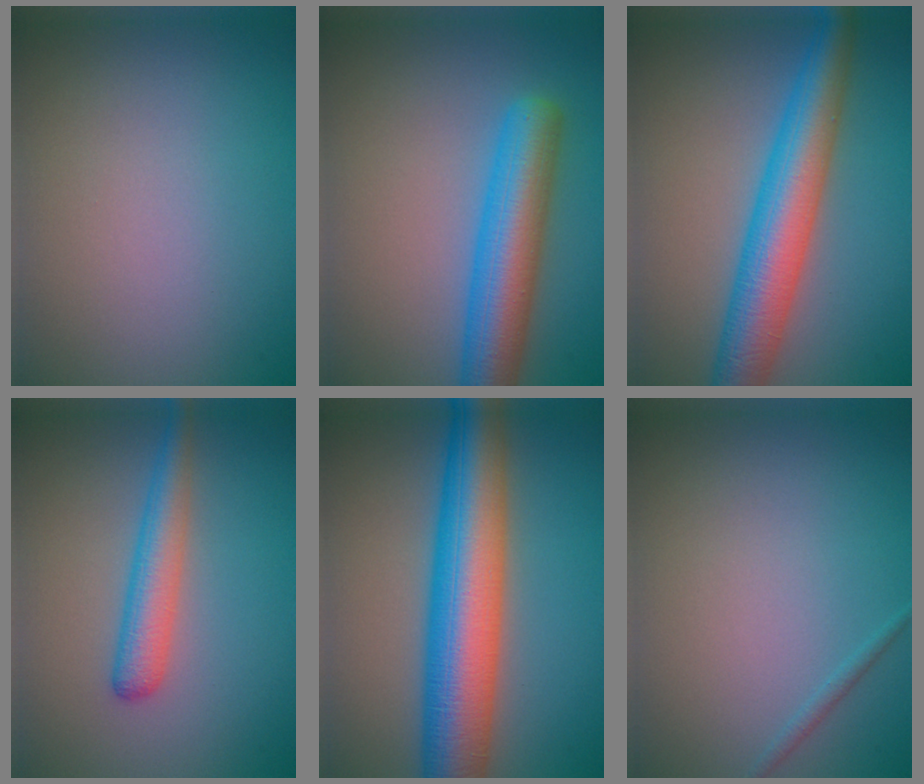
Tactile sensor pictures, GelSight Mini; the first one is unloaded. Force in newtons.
{"total": 7.0, "press": 7.0, "slide": 0.2}
{"total": 7.5, "press": 7.5, "slide": 0.1}
{"total": 3.3, "press": 3.3, "slide": 0.2}
{"total": 11.0, "press": 11.0, "slide": 0.1}
{"total": 0.6, "press": 0.6, "slide": 0.0}